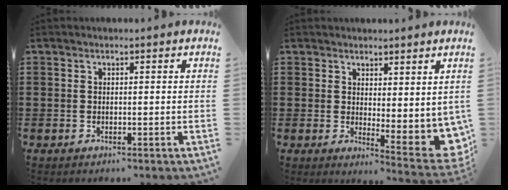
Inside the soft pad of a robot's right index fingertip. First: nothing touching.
{"total": 2.8, "force": [2.3, 1.2, 1.1], "torque": [-0.028, -0.024, 0.041]}